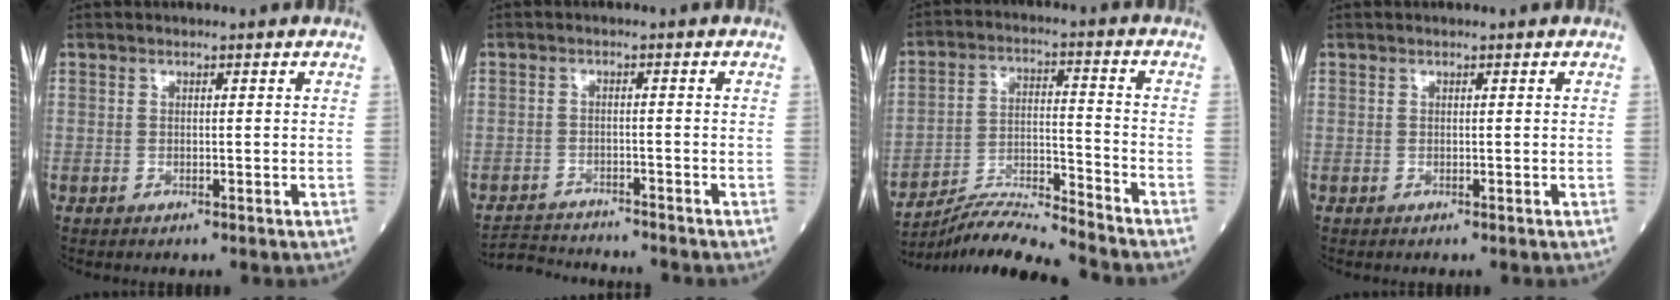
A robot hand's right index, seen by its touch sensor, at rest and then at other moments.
{"total": 5.3, "force": [-5.3, -0.1, -0.1], "torque": [-0.001, -0.010, -0.091]}
{"total": 10.2, "force": [-9.7, -1.8, 2.4], "torque": [-0.046, 0.007, -0.175]}
{"total": 0.0}